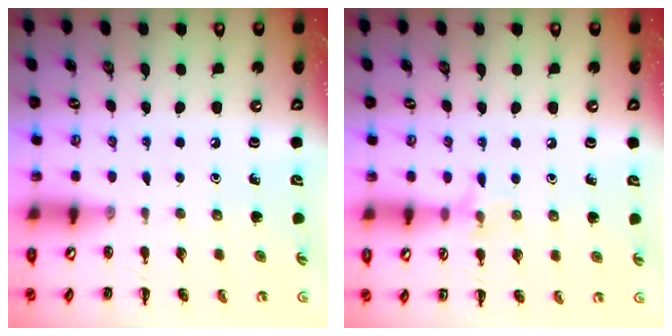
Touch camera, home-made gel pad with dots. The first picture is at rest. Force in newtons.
{"total": 6.4, "press": 6.0, "slide": 2.0}